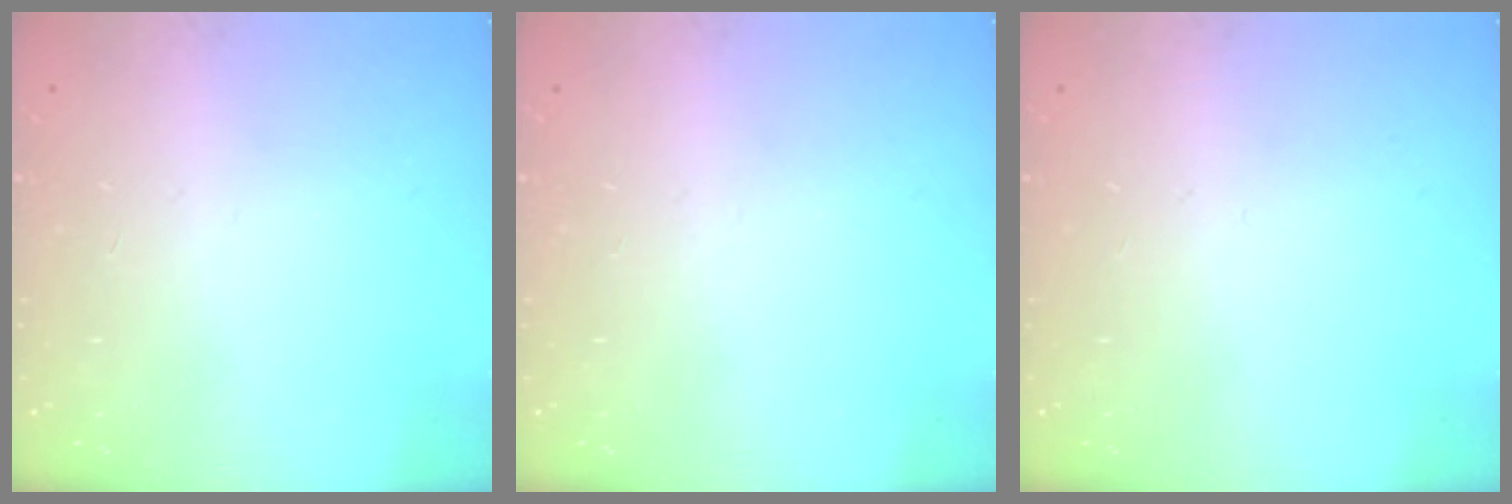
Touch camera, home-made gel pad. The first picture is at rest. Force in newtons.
{"total": 0.0}
{"total": 0.0}